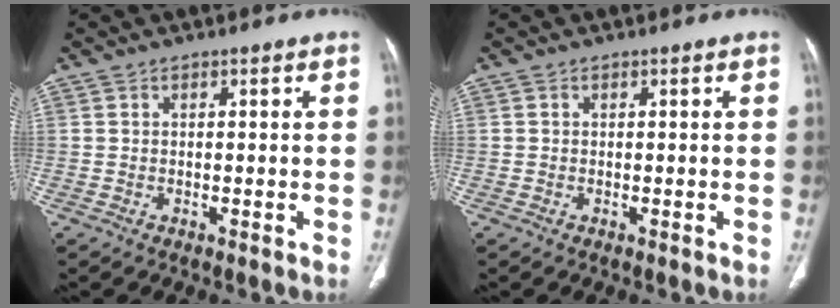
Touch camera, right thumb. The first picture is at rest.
{"total": 0.0}